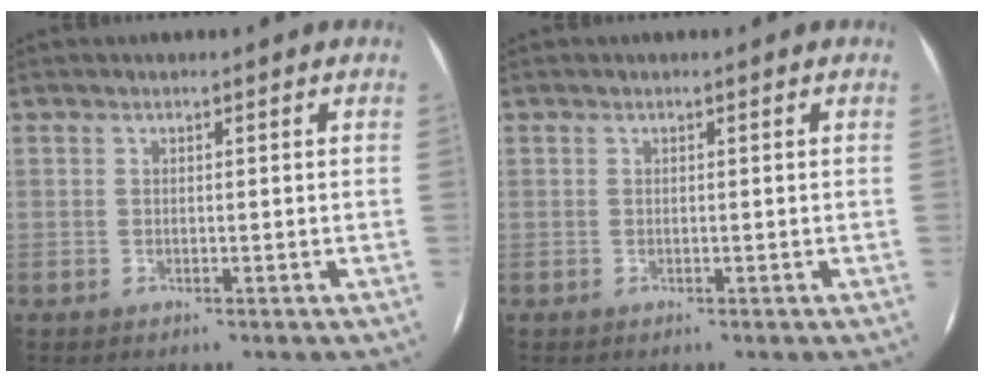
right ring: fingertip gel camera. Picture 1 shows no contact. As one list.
[{"total": 0.0}]